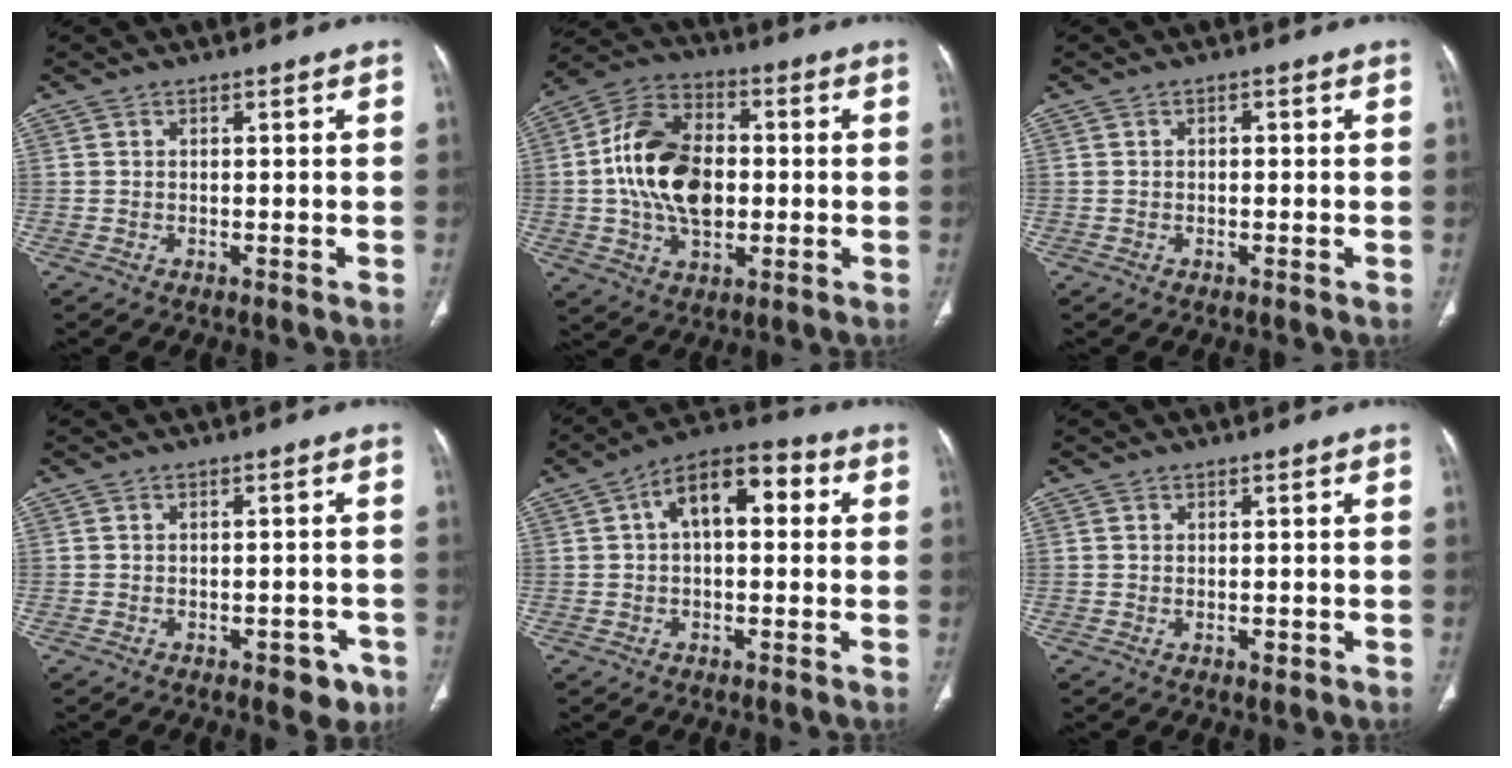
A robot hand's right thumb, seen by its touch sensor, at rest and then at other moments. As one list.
[{"total": 17.2, "force": [-0.2, 11.1, 13.2], "torque": [-0.223, 0.021, -0.004]}, {"total": 0.9, "force": [0.1, 0.5, 0.7], "torque": [-0.012, 0.004, 0.000]}, {"total": 4.3, "force": [-2.3, 2.3, 2.8], "torque": [-0.013, 0.013, -0.024]}, {"total": 11.4, "force": [2.5, 6.0, 9.4], "torque": [-0.133, 0.036, 0.030]}, {"total": 0.9, "force": [0.0, 0.6, 0.7], "torque": [-0.008, -0.003, 0.001]}]